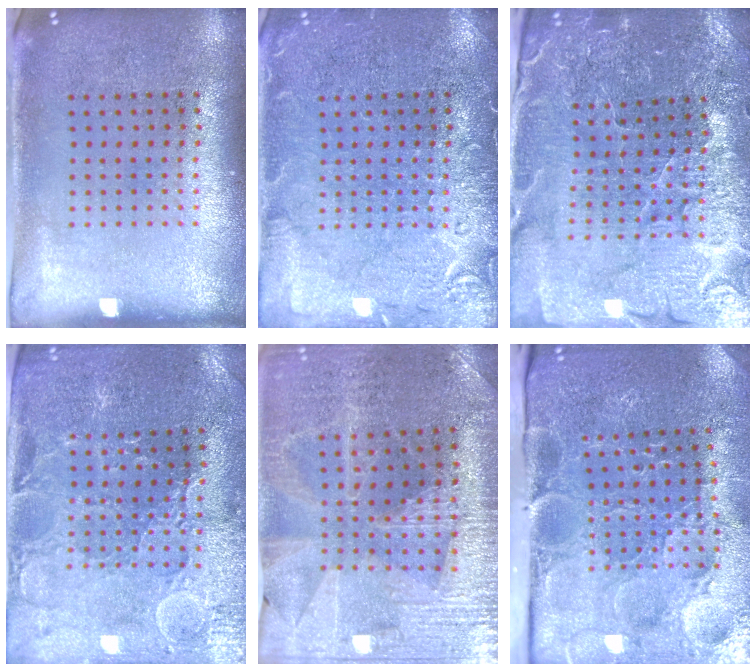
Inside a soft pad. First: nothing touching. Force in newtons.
{"total": 3.8, "press": 3.8, "slide": 0.6}
{"total": 3.9, "press": 3.8, "slide": 0.6}
{"total": 1.6, "press": 1.5, "slide": 0.5}
{"total": 3.0, "press": 2.9, "slide": 0.4}
{"total": 3.8, "press": 3.7, "slide": 0.9}